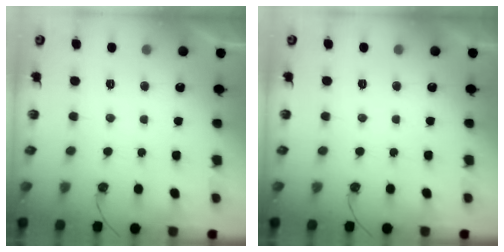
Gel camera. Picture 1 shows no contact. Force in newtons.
{"total": 0.0}